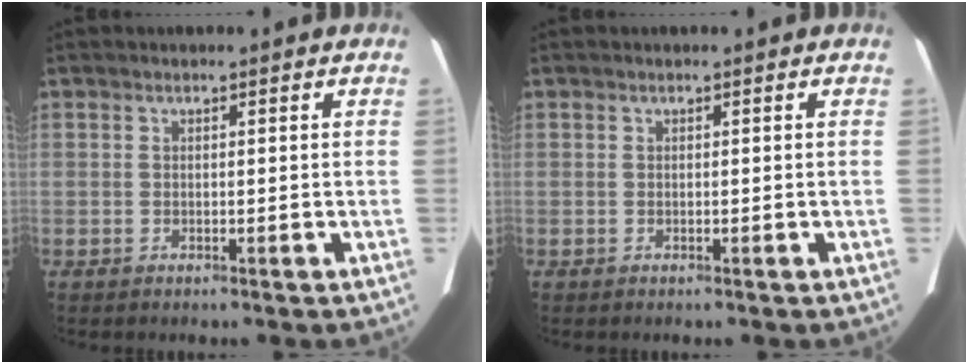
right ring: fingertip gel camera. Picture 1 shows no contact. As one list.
[{"total": 0.0}]